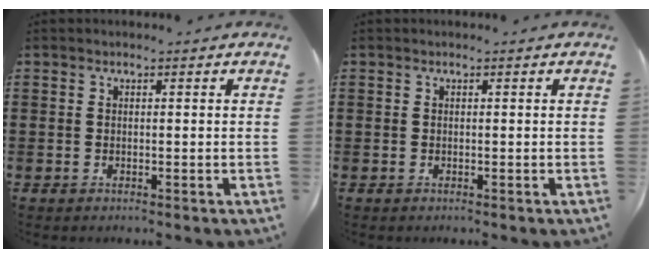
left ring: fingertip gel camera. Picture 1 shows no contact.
{"total": 0.0}